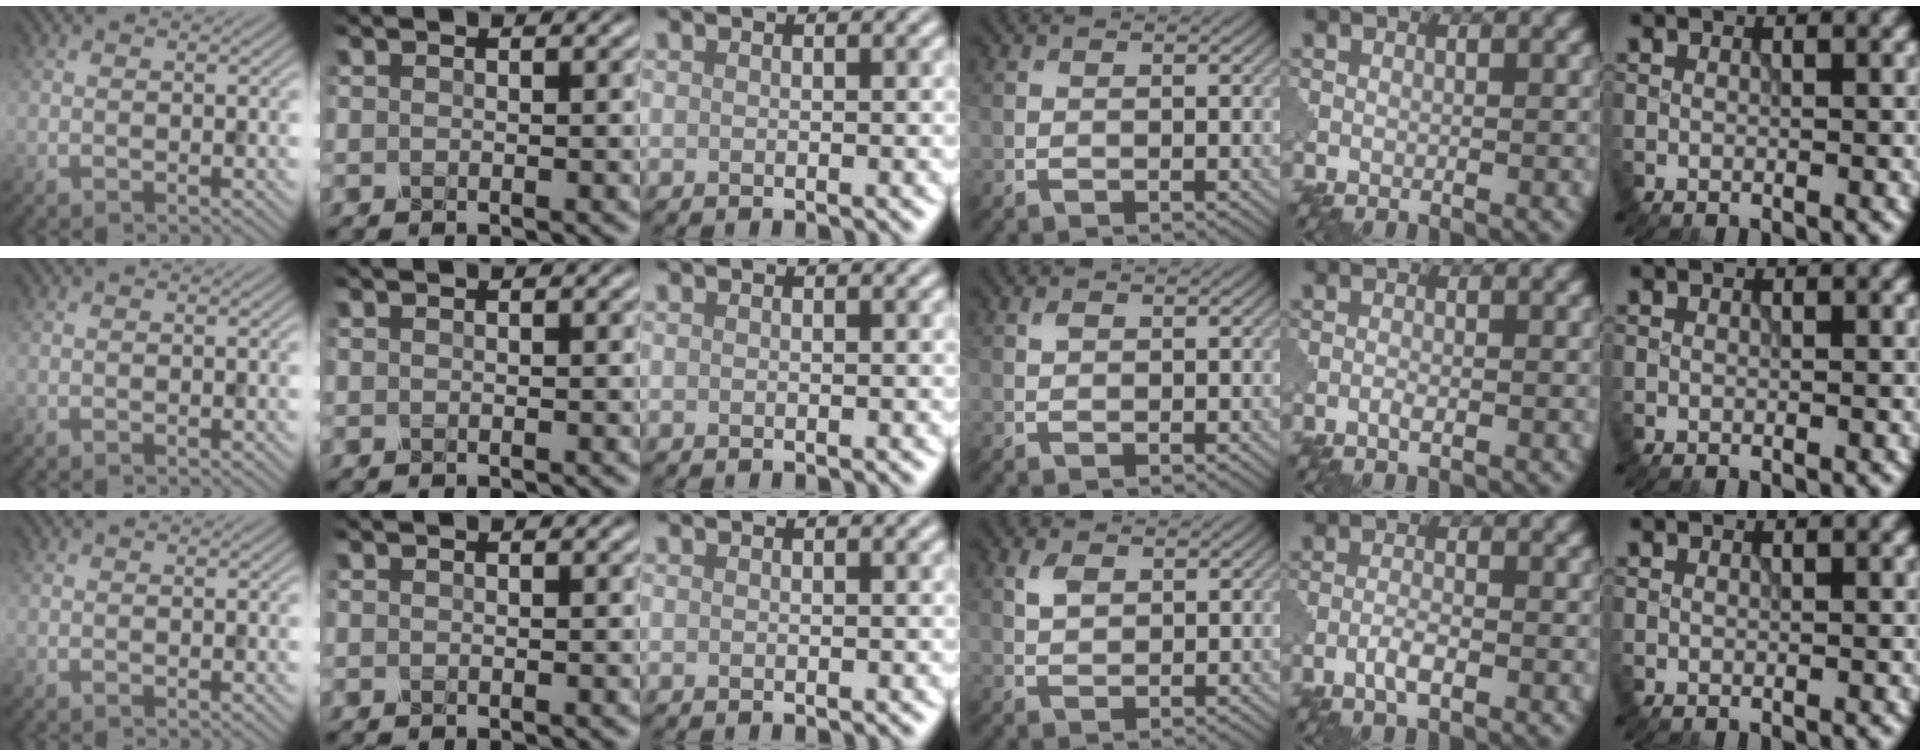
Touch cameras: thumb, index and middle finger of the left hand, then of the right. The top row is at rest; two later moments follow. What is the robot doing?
{"motion": "squeeze", "object": "clothespin"}